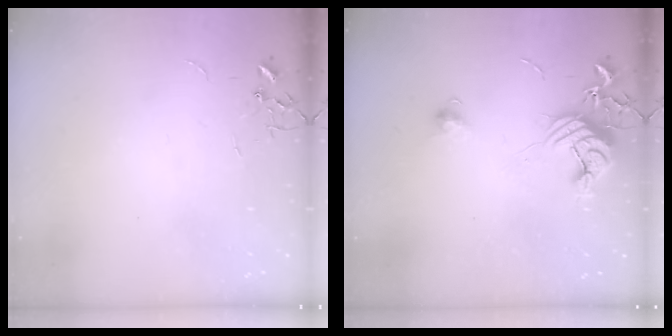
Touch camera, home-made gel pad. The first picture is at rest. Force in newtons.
{"total": 11.3, "press": 11.3, "slide": 0.7}